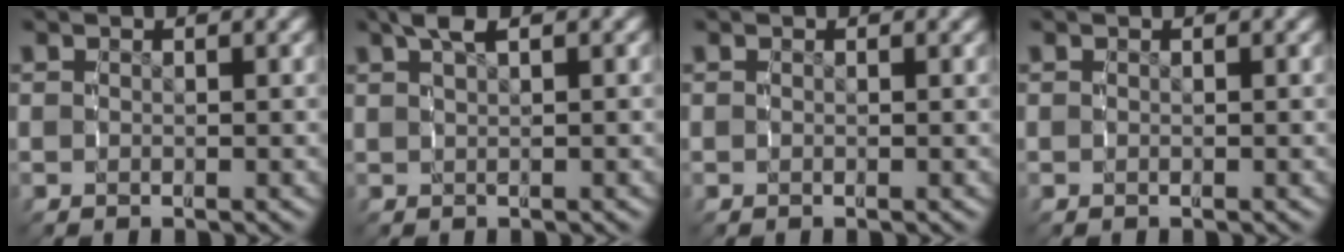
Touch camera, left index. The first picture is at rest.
{"total": 1.7, "force": [1.2, -0.3, 1.1], "torque": [-0.019, 0.007, 0.026]}
{"total": 0.0}
{"total": 0.0}